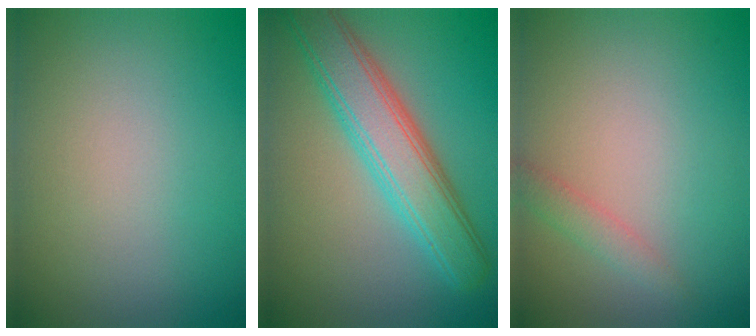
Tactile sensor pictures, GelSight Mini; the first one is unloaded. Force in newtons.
{"total": 6.4, "press": 6.4, "slide": 0.4}
{"total": 1.3, "press": 1.3, "slide": 0.1}